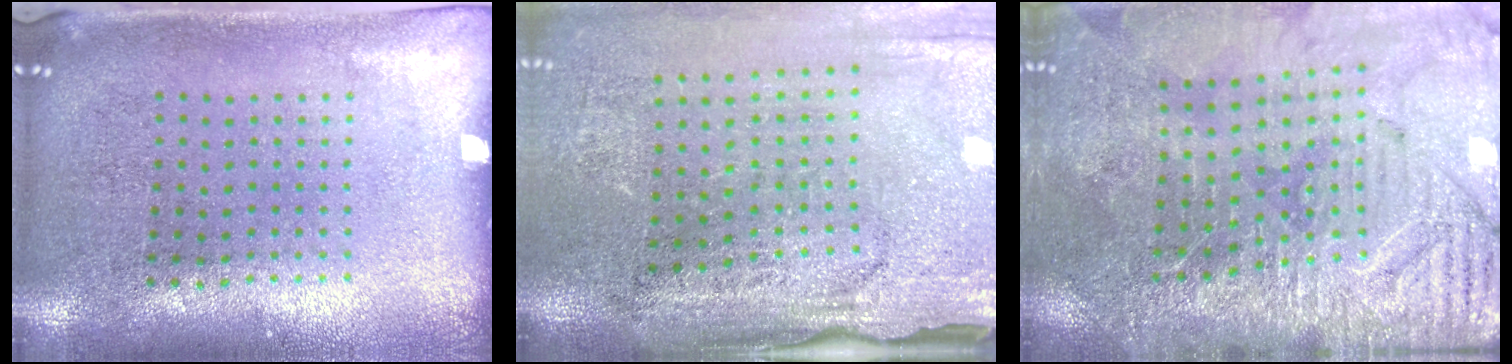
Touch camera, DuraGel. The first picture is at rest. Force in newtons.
{"total": 3.7, "press": 3.2, "slide": 1.9}
{"total": 3.6, "press": 3.6, "slide": 0.5}